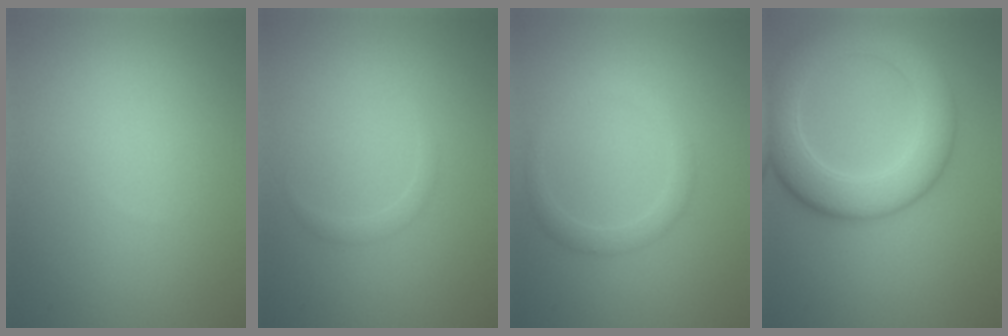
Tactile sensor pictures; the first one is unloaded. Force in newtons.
{"total": 0.9, "press": 0.9, "slide": 0.0}
{"total": 1.8, "press": 1.8, "slide": 0.2}
{"total": 7.3, "press": 7.3, "slide": 0.2}